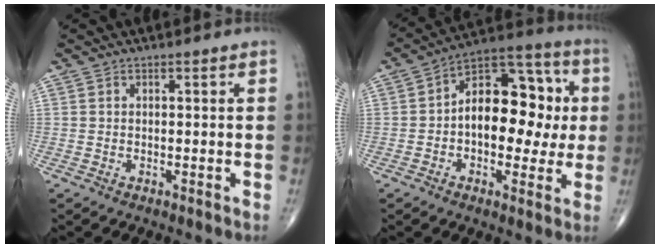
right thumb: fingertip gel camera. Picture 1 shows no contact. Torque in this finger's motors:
{"motor_torque": [-0.31, 0.85, 0.62, 0.20, 0.09]}